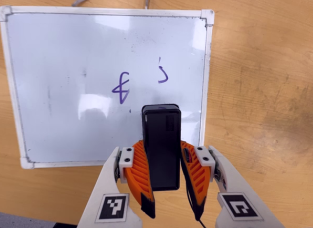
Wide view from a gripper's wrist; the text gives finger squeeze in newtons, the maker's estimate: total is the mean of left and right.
{"total": 8.5, "left": 7.1, "right": 10.0}